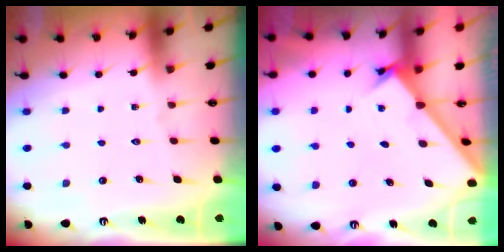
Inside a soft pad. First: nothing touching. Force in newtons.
{"total": 1.8, "press": 1.8, "slide": 0.2}